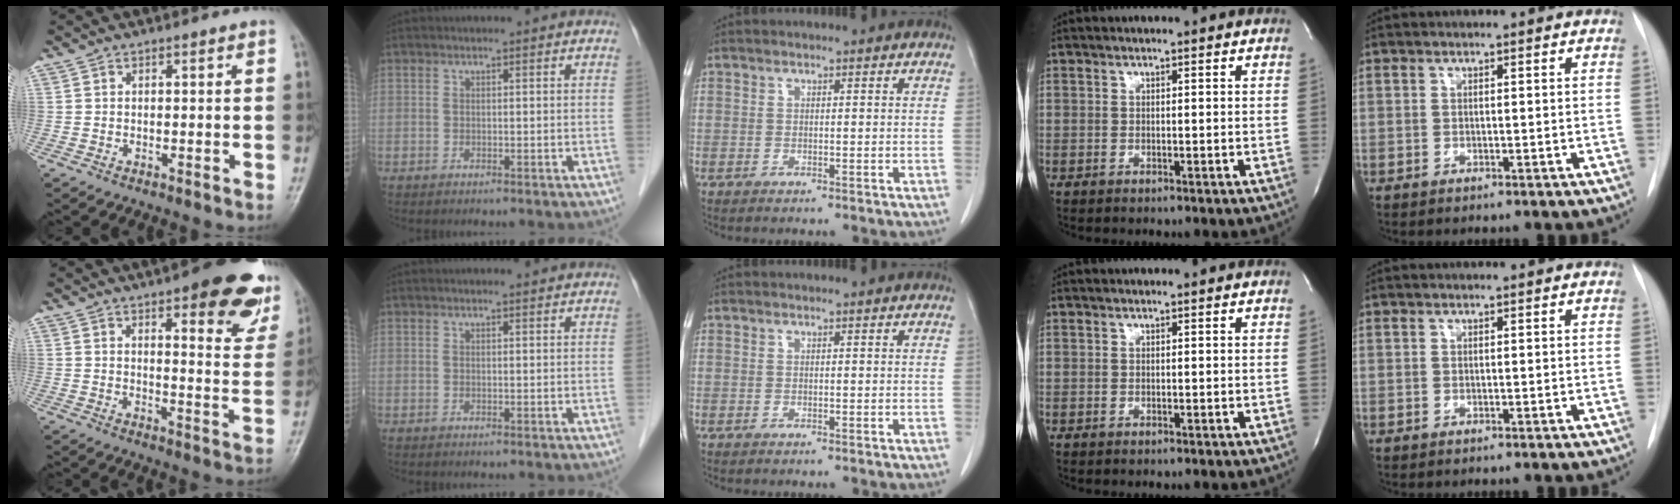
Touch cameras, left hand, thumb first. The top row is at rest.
{"thumb": {"total": 17.5, "force": [10.5, 5.8, 12.7], "torque": [-0.113, -0.048, 0.120]}, "index": {"total": 0.9, "force": [0.8, -0.1, 0.2], "torque": [-0.008, 0.002, 0.013]}}